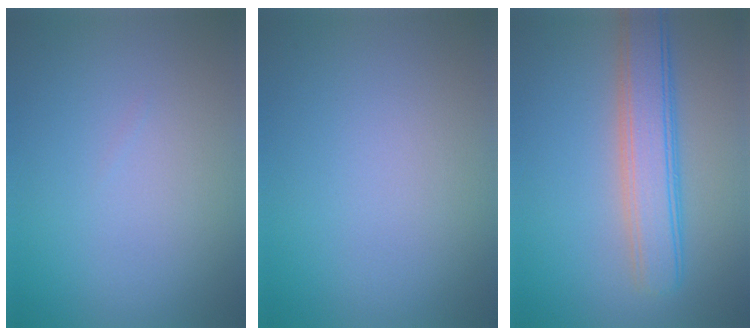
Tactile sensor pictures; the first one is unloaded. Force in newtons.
{"total": 0.0}
{"total": 5.0, "press": 5.0, "slide": 0.2}